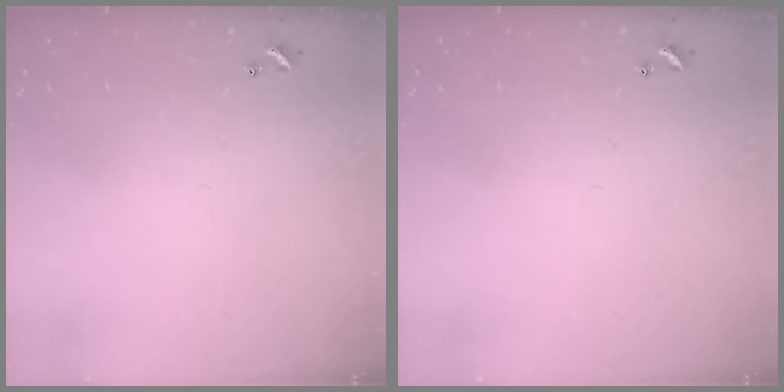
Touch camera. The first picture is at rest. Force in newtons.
{"total": 0.0}